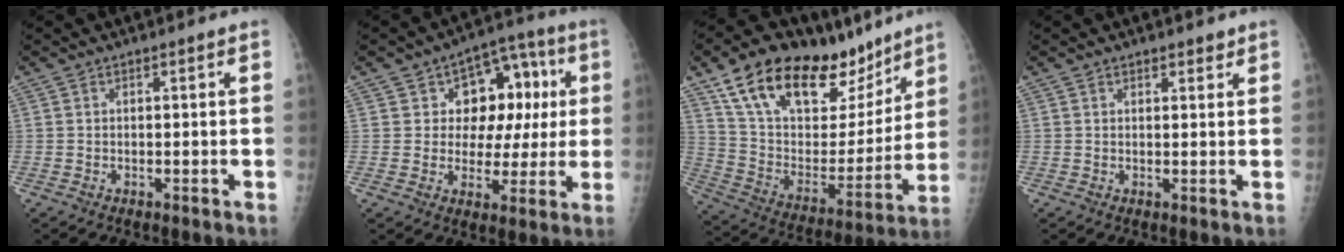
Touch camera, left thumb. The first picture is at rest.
{"total": 13.3, "force": [3.2, 9.8, 8.4], "torque": [-0.050, 0.017, 0.044]}
{"total": 28.5, "force": [19.0, 13.6, 16.4], "torque": [-0.224, -0.045, 0.315]}
{"total": 1.9, "force": [1.4, 0.9, 0.9], "torque": [0.001, -0.007, 0.017]}